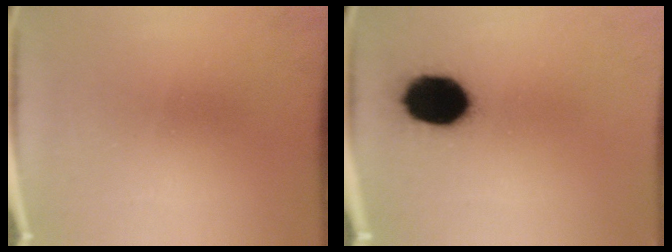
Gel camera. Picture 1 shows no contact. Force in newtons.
{"total": 13.9}